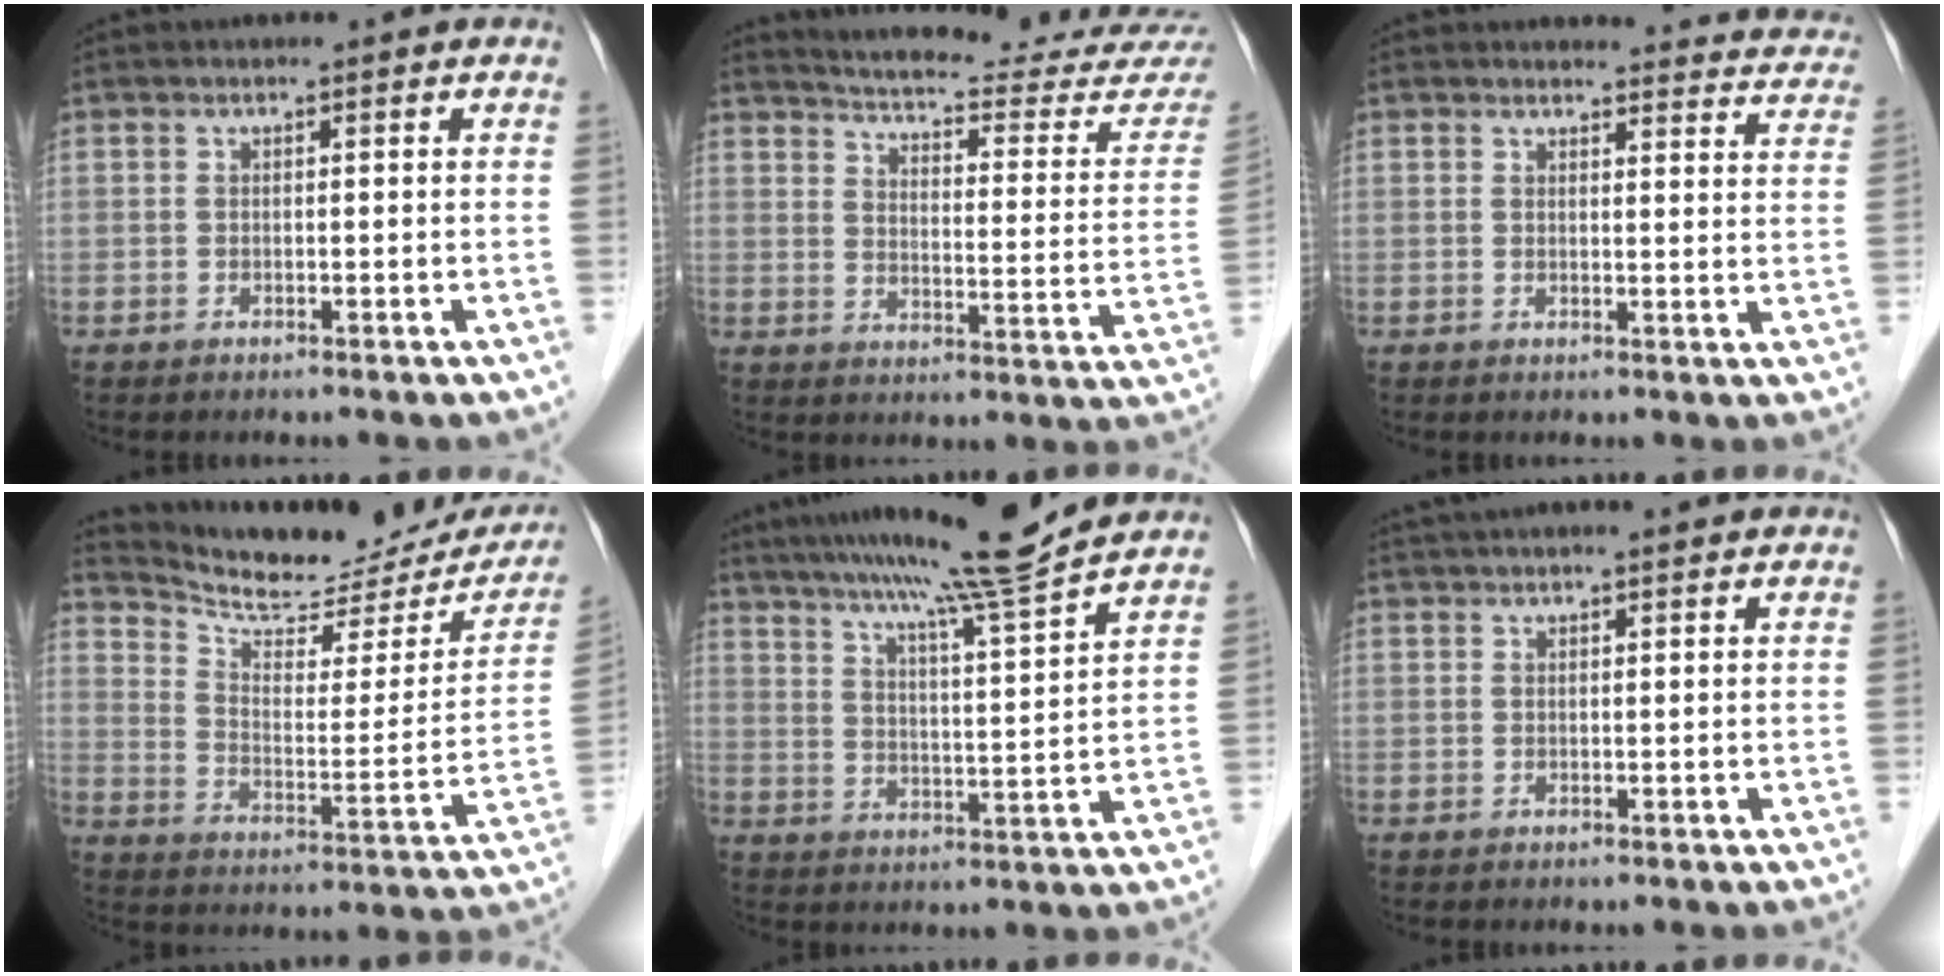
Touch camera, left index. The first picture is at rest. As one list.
[{"total": 21.8, "force": [20.9, 1.5, 6.0], "torque": [-0.082, -0.100, 0.246]}, {"total": 12.5, "force": [12.2, 2.4, 0.9], "torque": [0.032, -0.056, 0.098]}, {"total": 20.5, "force": [18.8, 5.6, 5.9], "torque": [-0.081, -0.042, 0.250]}, {"total": 13.1, "force": [11.4, -2.1, 6.2], "torque": [-0.106, -0.014, 0.171]}, {"total": 5.1, "force": [4.4, 0.3, 2.6], "torque": [-0.038, 0.029, 0.063]}]